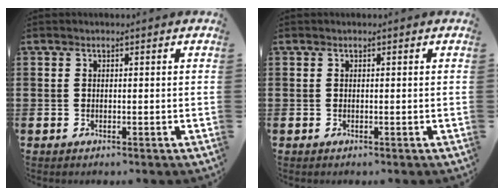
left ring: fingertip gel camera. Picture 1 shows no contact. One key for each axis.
{"total": 0.0}